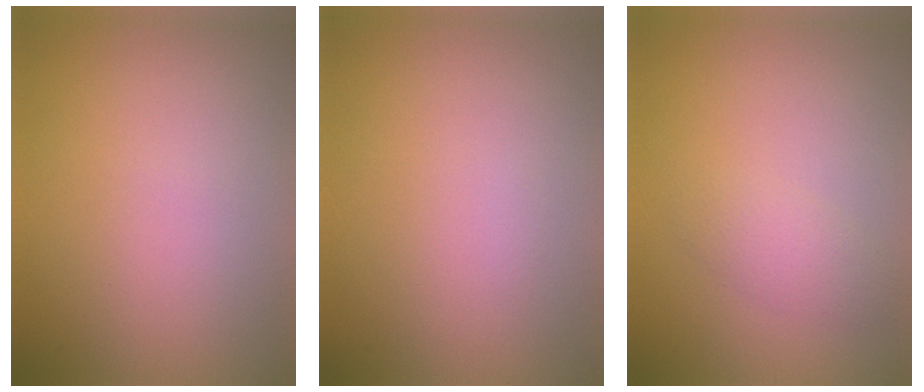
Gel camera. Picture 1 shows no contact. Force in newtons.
{"total": 0.0}
{"total": 1.7, "press": 1.7, "slide": 0.0}